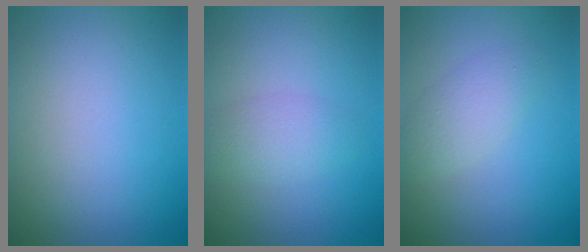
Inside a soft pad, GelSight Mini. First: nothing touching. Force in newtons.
{"total": 2.3, "press": 2.3, "slide": 0.1}
{"total": 2.5, "press": 2.5, "slide": 0.0}